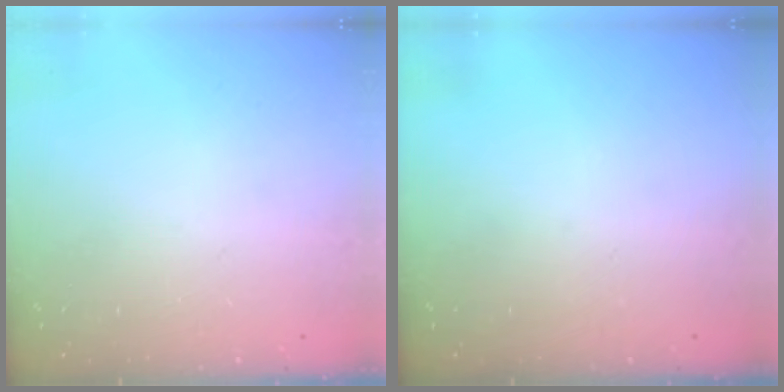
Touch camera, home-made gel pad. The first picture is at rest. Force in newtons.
{"total": 0.0}